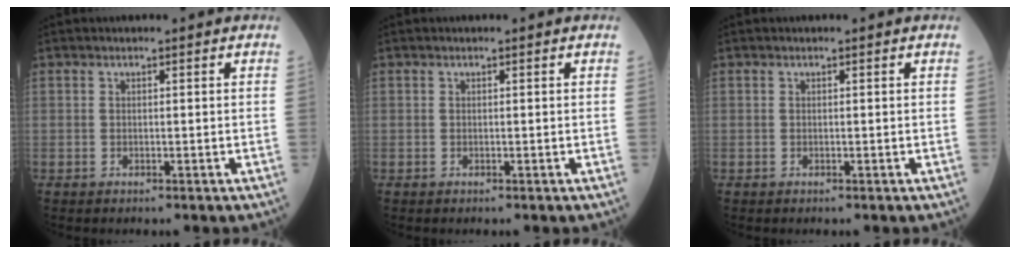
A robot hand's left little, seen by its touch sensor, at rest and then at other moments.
{"total": 0.0}
{"total": 0.0}